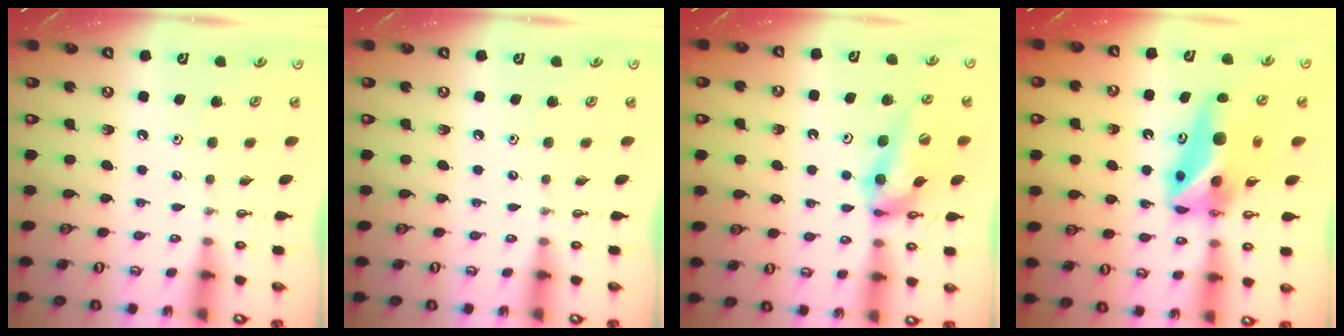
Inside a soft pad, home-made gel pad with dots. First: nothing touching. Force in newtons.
{"total": 0.0}
{"total": 12.2, "press": 12.1, "slide": 1.2}
{"total": 12.1, "press": 11.6, "slide": 3.3}